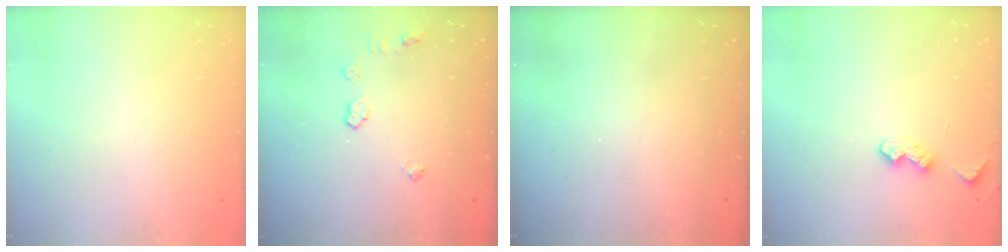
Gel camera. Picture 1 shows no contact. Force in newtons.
{"total": 5.4, "press": 5.3, "slide": 0.7}
{"total": 0.0}
{"total": 5.4, "press": 5.3, "slide": 0.7}